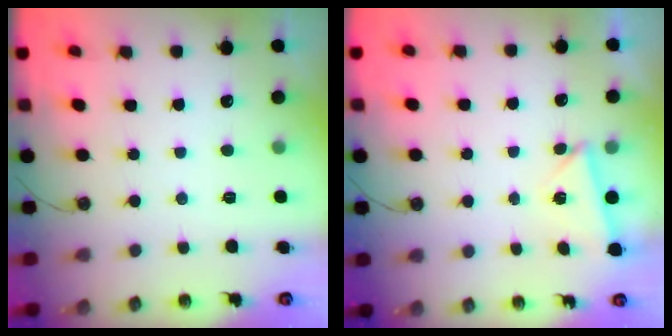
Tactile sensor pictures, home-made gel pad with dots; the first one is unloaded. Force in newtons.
{"total": 2.9, "press": 2.8, "slide": 0.7}